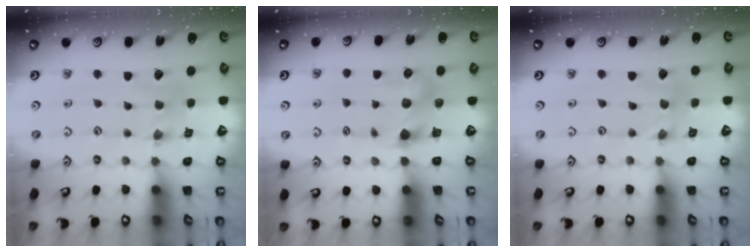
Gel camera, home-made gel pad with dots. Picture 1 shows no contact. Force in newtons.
{"total": 7.2, "press": 7.1, "slide": 1.0}
{"total": 0.0}